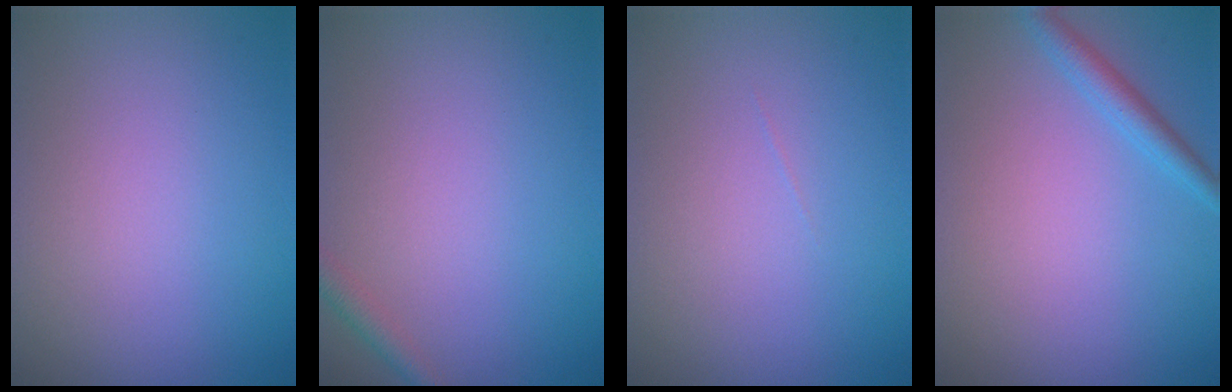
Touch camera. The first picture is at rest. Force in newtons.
{"total": 1.3, "press": 1.3, "slide": 0.1}
{"total": 0.0}
{"total": 2.0, "press": 2.0, "slide": 0.1}